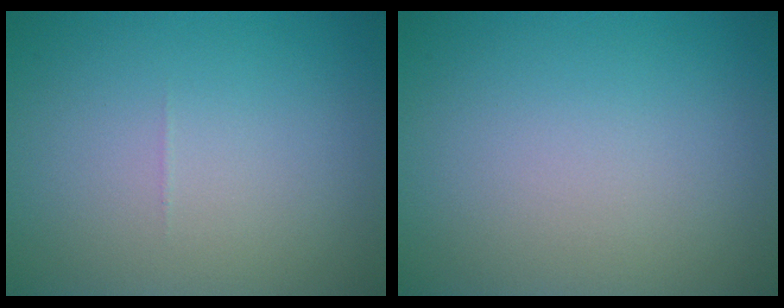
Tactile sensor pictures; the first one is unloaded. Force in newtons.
{"total": 0.0}